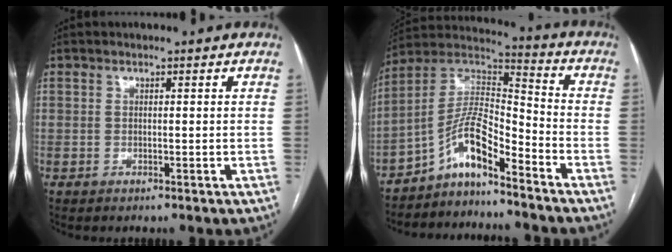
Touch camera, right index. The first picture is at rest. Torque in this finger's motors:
{"motor_torque": [0.31, -0.21, 0.43, 0.13]}